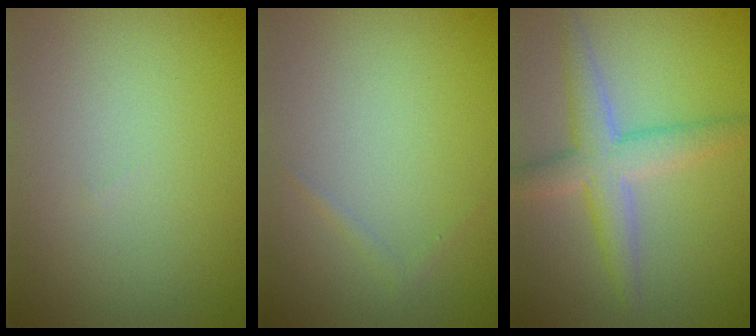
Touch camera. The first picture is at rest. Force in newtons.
{"total": 0.5, "press": 0.5, "slide": 0.0}
{"total": 4.0, "press": 4.0, "slide": 0.2}